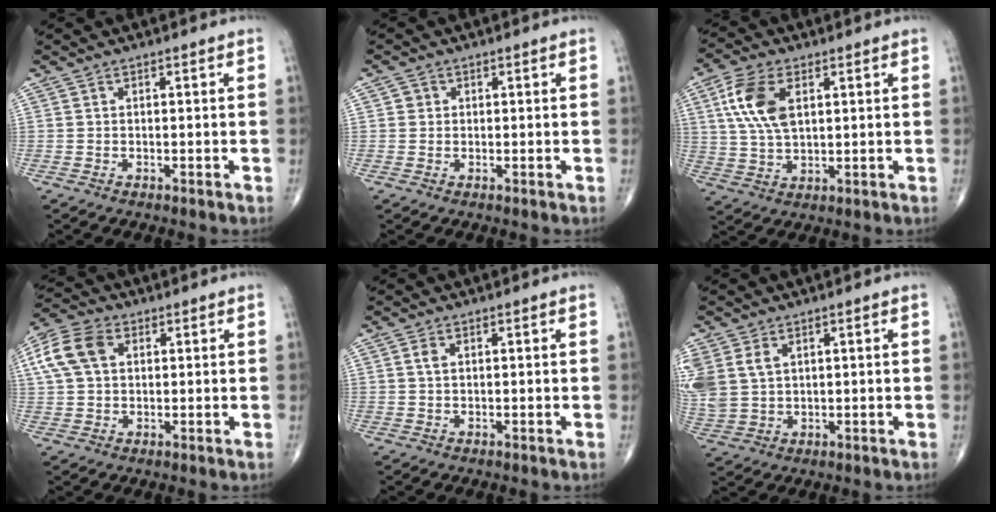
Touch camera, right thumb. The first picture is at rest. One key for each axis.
{"total": 1.9, "fx": 0.4, "fy": 1.8, "fz": 0.4, "tx": 0.002, "ty": 0.001, "tz": 0.003}
{"total": 10.4, "fx": 3.2, "fy": 5.6, "fz": 8.2, "tx": -0.169, "ty": -0.003, "tz": 0.062}
{"total": 10.4, "fx": 3.0, "fy": 7.1, "fz": 6.9, "tx": -0.142, "ty": 0.018, "tz": 0.054}
{"total": 1.6, "fx": 0.5, "fy": 0.9, "fz": 1.2, "tx": -0.027, "ty": 0.004, "tz": 0.011}
{"total": 10.6, "fx": 3.4, "fy": 7.6, "fz": 6.5, "tx": -0.170, "ty": 0.002, "tz": 0.082}